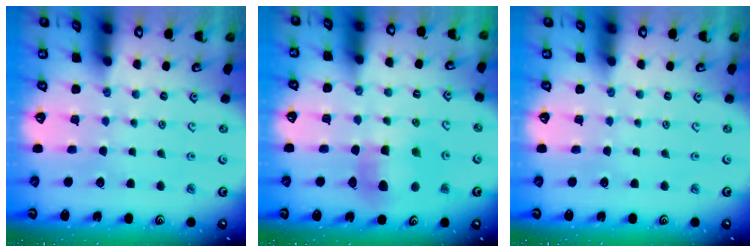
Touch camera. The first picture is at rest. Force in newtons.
{"total": 7.5, "press": 7.4, "slide": 0.9}
{"total": 0.0}